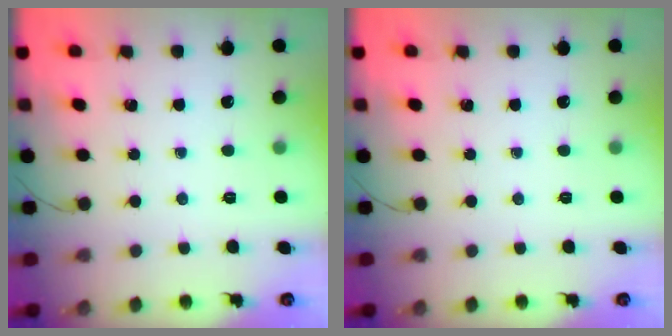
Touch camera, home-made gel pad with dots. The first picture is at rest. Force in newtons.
{"total": 0.0}